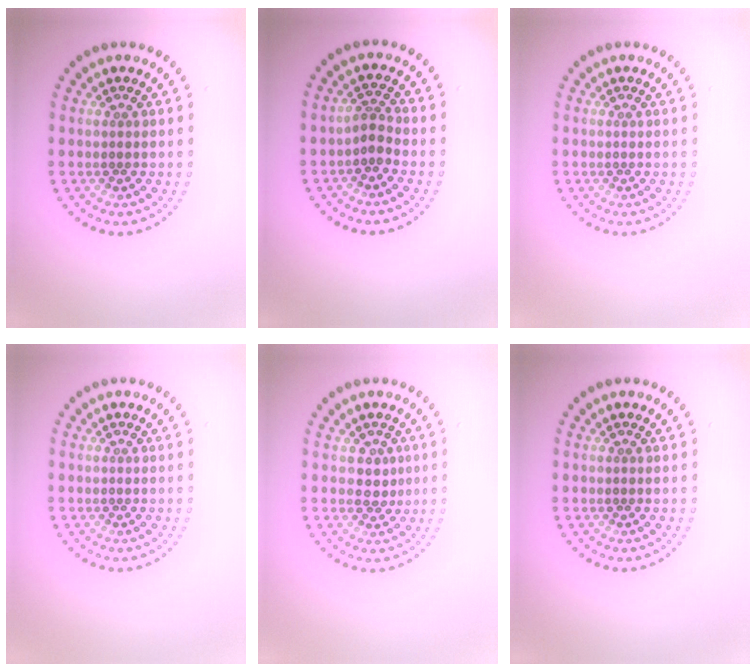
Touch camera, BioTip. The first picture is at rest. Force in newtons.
{"total": 1.6, "press": 1.3, "slide": 1.0}
{"total": 0.0}
{"total": 0.0}
{"total": 1.7, "press": 1.3, "slide": 1.1}
{"total": 0.0}